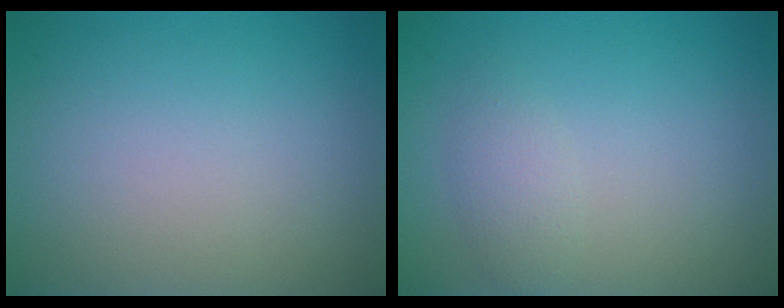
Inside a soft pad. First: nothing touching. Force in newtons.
{"total": 1.6, "press": 1.6, "slide": 0.1}